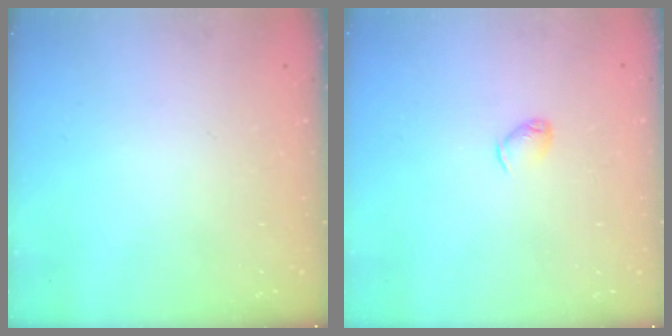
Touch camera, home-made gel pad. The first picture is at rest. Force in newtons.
{"total": 3.1, "press": 3.1, "slide": 0.5}